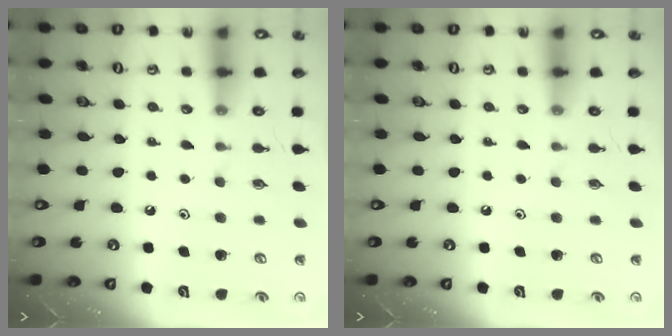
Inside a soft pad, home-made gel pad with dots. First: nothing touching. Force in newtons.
{"total": 0.0}